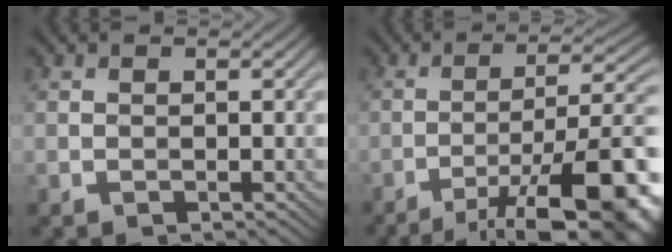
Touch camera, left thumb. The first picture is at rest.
{"total": 15.2, "force": [-8.4, 4.1, 12.0], "torque": [-0.171, 0.009, -0.125]}